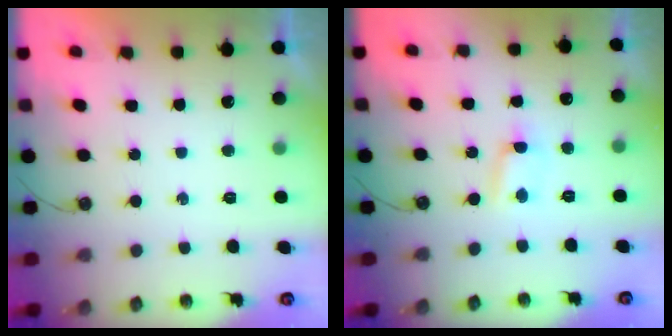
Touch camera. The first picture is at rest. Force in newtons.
{"total": 2.5, "press": 2.5, "slide": 0.3}